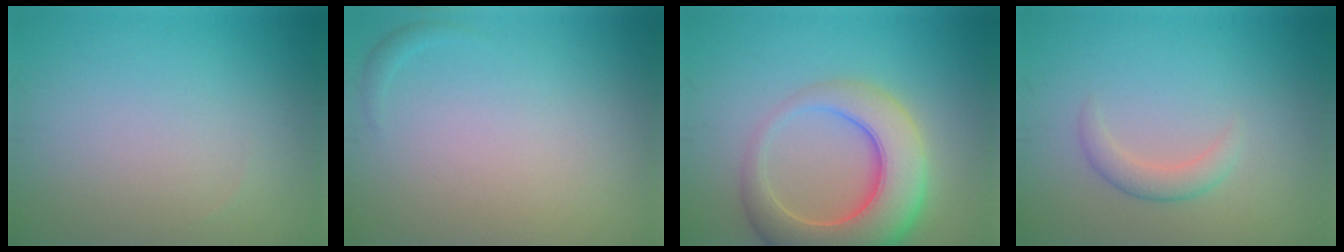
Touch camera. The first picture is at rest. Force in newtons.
{"total": 0.6, "press": 0.6, "slide": 0.1}
{"total": 8.9, "press": 8.9, "slide": 0.7}
{"total": 2.0, "press": 2.0, "slide": 0.1}